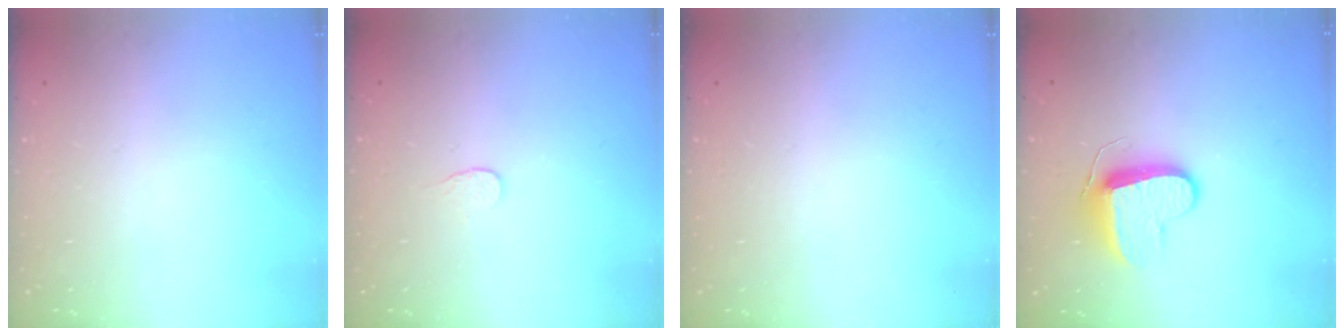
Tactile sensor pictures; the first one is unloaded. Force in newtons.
{"total": 3.3, "press": 3.3, "slide": 0.4}
{"total": 0.0}
{"total": 9.4, "press": 9.4, "slide": 0.5}